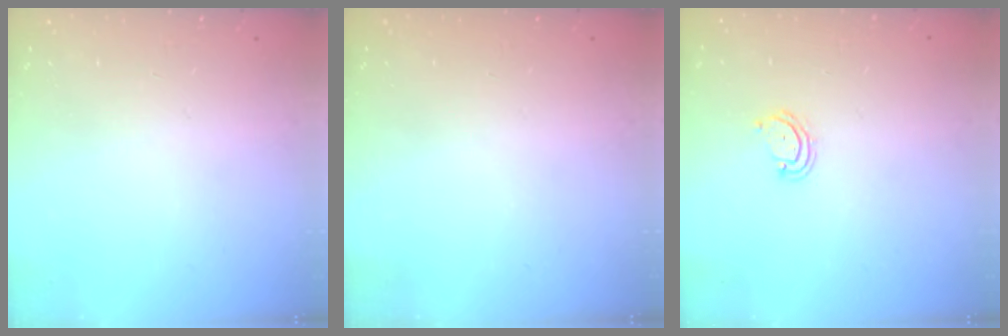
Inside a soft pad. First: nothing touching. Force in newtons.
{"total": 0.0}
{"total": 3.9, "press": 3.9, "slide": 0.4}